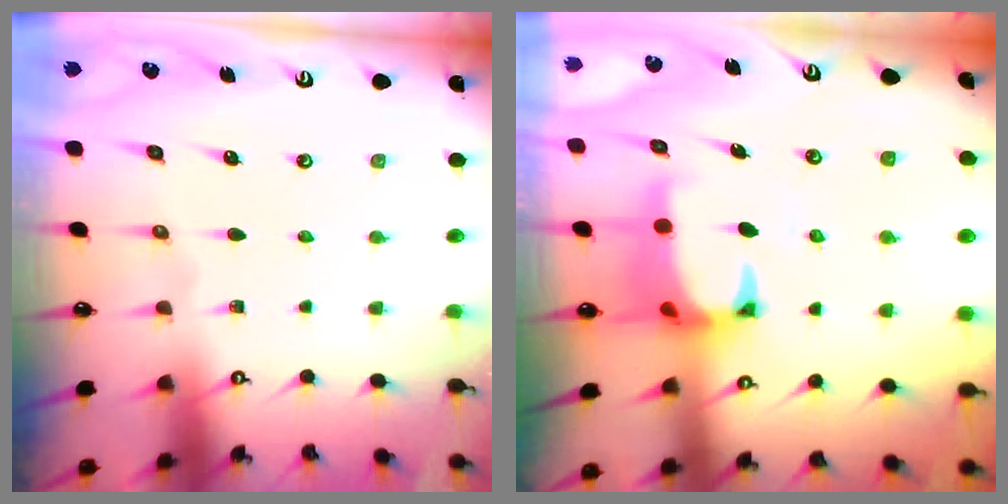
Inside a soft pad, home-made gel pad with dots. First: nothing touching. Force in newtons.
{"total": 2.8, "press": 2.5, "slide": 1.1}